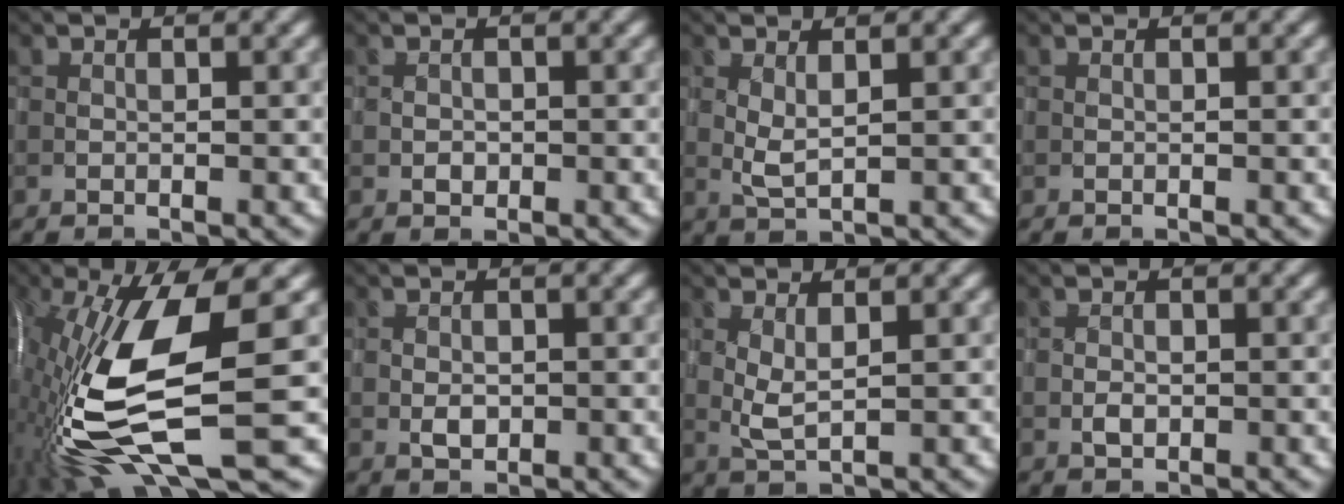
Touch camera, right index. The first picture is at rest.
{"total": 1.0, "force": [-0.2, 0.8, 0.5], "torque": [-0.009, -0.003, -0.004]}
{"total": 1.7, "force": [0.5, 0.6, 1.5], "torque": [-0.038, -0.001, 0.014]}
{"total": 0.0}
{"total": 14.6, "force": [-1.6, 4.3, 13.8], "torque": [-0.290, -0.020, -0.019]}
{"total": 1.6, "force": [-0.3, 1.1, 1.1], "torque": [-0.020, -0.002, -0.003]}
{"total": 2.1, "force": [0.6, 0.6, 1.9], "torque": [-0.046, -0.001, 0.014]}
{"total": 1.2, "force": [-0.2, 0.8, 0.8], "torque": [-0.015, -0.001, -0.005]}